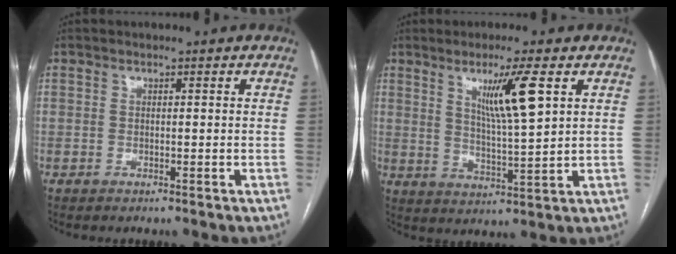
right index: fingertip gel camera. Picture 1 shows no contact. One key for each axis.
{"total": 8.4, "fx": 3.6, "fy": -0.3, "fz": 7.6, "tx": -0.133, "ty": -0.011, "tz": 0.067}